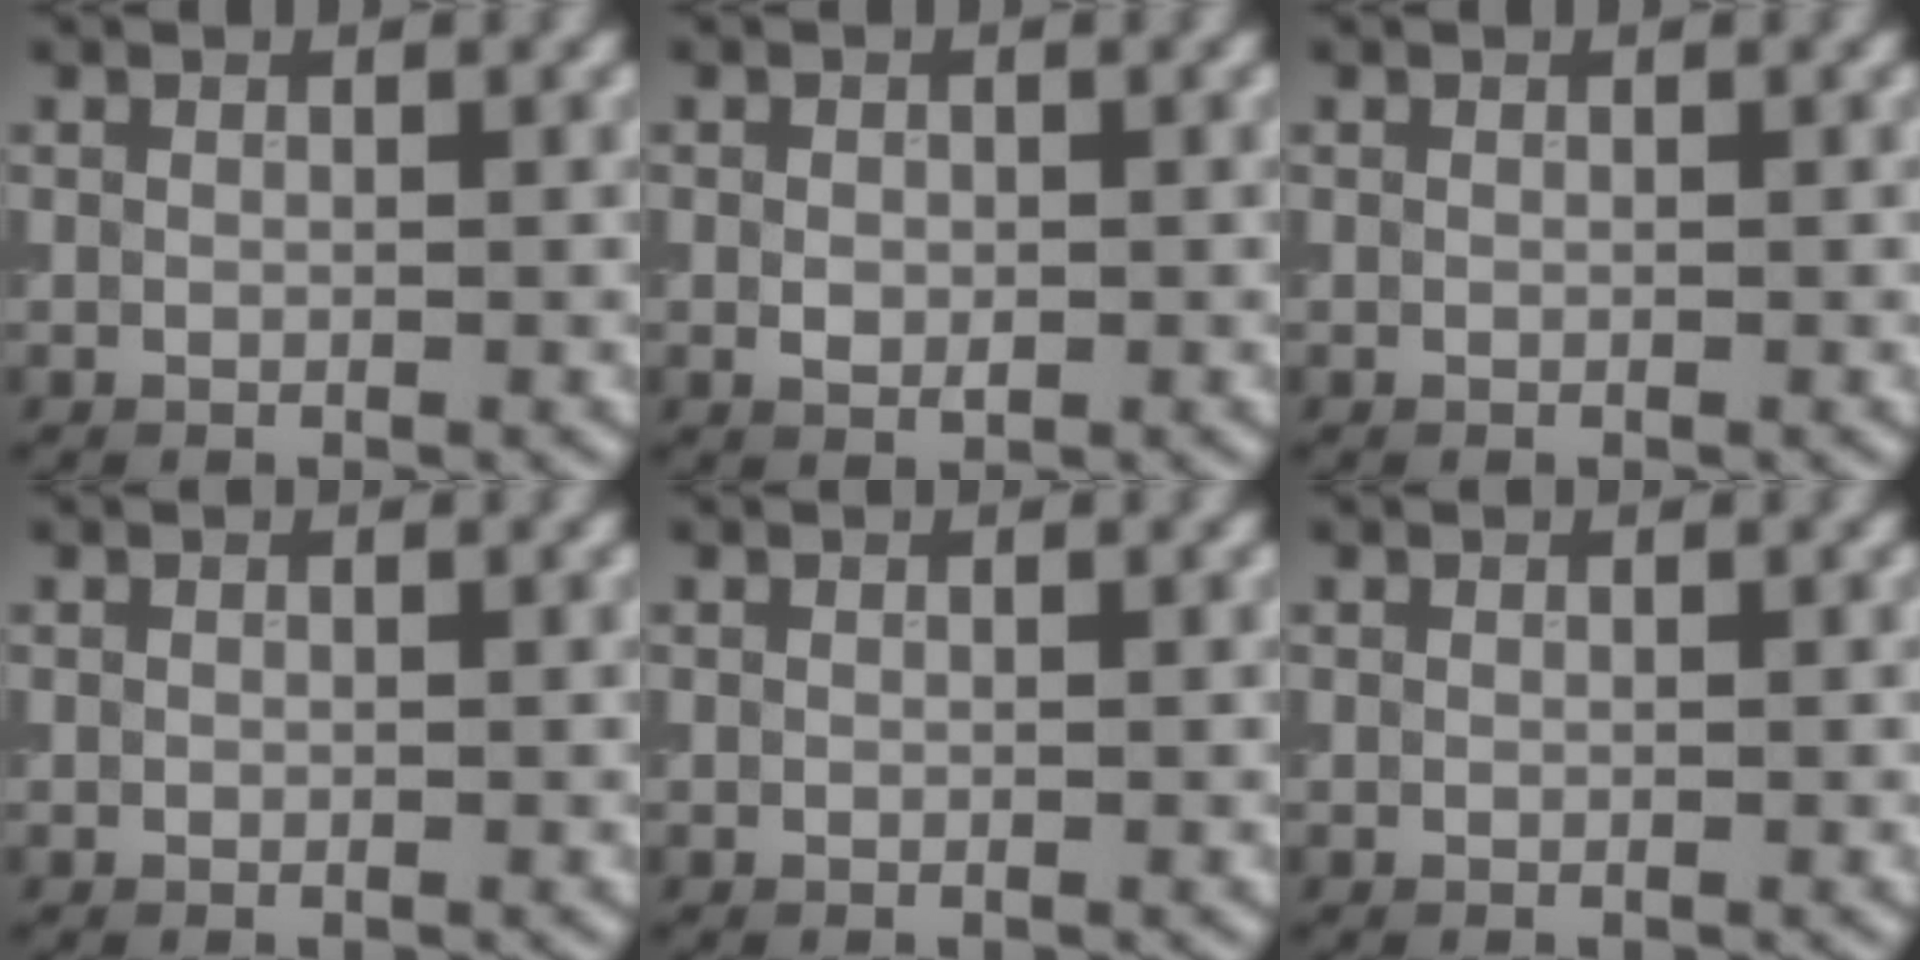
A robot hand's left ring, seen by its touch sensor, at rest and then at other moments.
{"total": 1.5, "force": [-0.1, 1.0, 1.0], "torque": [-0.018, -0.001, -0.001]}
{"total": 0.0}
{"total": 0.0}
{"total": 0.0}
{"total": 0.0}